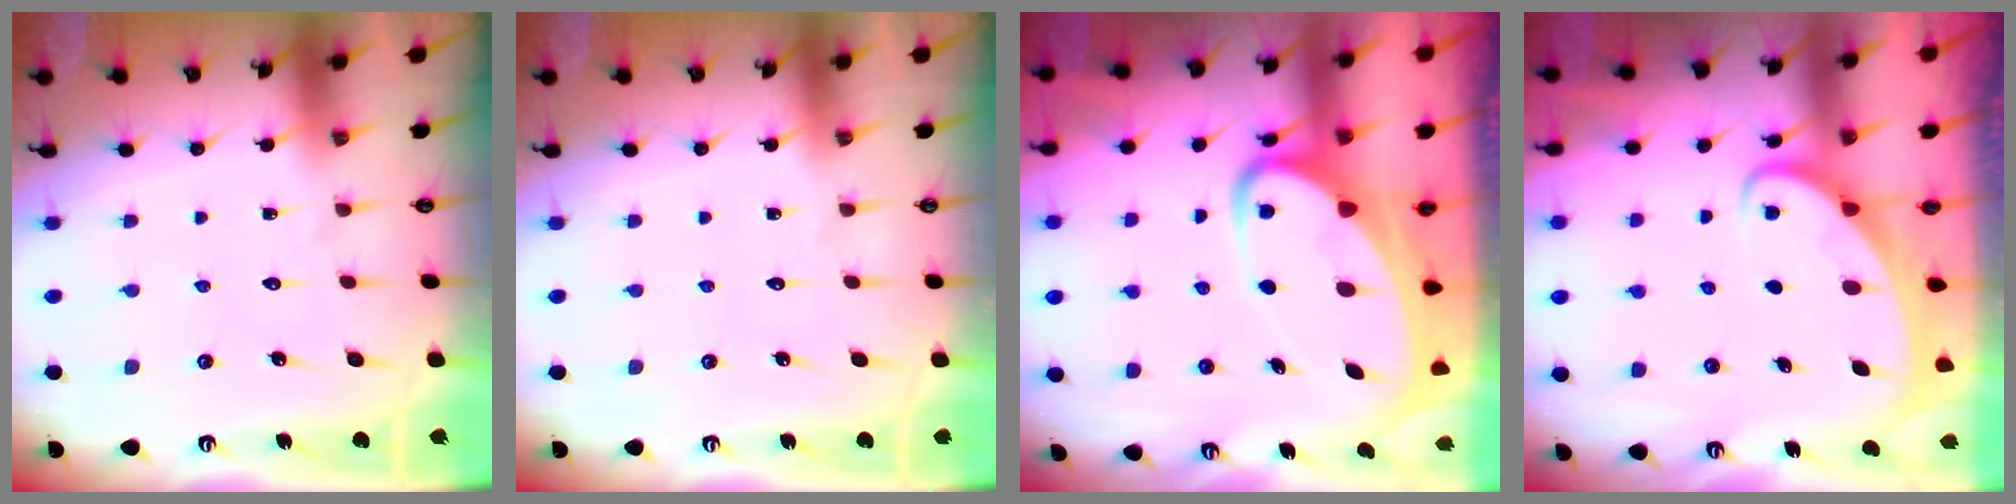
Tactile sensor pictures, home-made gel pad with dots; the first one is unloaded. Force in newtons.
{"total": 0.0}
{"total": 7.5, "press": 7.4, "slide": 0.8}
{"total": 2.0, "press": 2.0, "slide": 0.2}